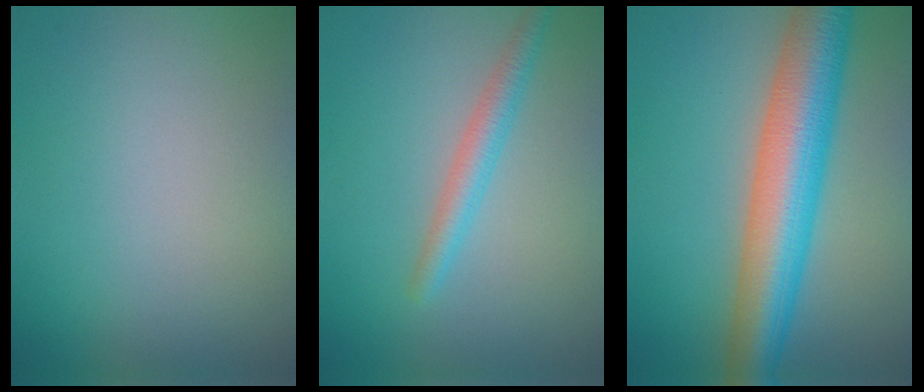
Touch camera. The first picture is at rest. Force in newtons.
{"total": 2.4, "press": 2.4, "slide": 0.0}
{"total": 9.2, "press": 9.2, "slide": 0.2}